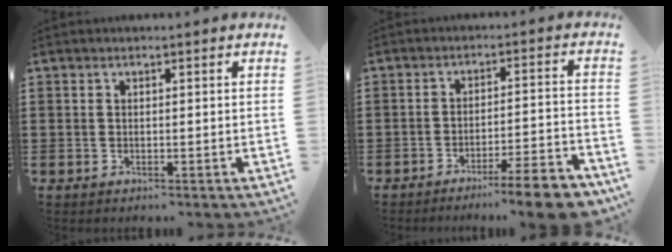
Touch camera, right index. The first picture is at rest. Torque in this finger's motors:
{"motor_torque": [1.19, -0.51, 0.59, 0.15]}